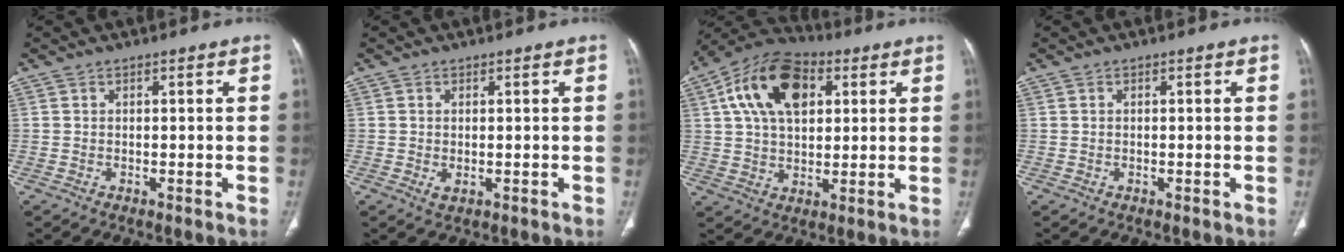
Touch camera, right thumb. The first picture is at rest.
{"total": 1.5, "force": [-0.3, 0.8, 1.3], "torque": [-0.027, -0.004, 0.002]}
{"total": 16.5, "force": [5.4, 10.0, 11.9], "torque": [-0.192, 0.008, 0.089]}
{"total": 0.0}